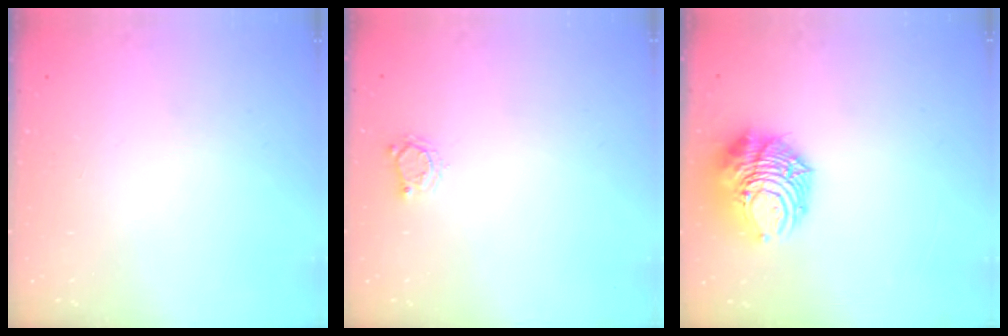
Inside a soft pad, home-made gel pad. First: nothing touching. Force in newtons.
{"total": 2.9, "press": 2.9, "slide": 0.3}
{"total": 10.6, "press": 10.5, "slide": 1.2}